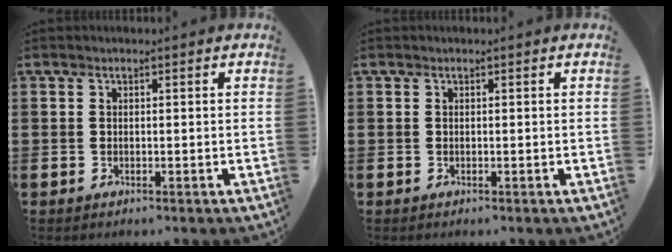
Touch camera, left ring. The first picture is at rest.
{"total": 0.0}